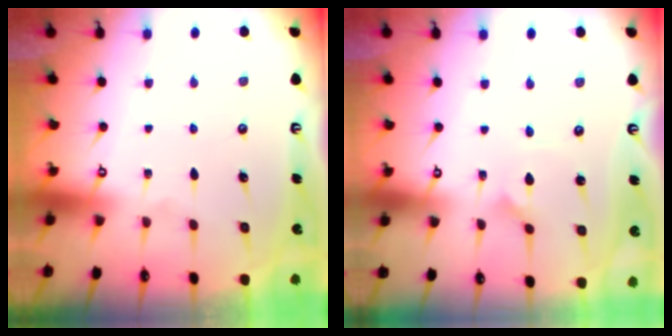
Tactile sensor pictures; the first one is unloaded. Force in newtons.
{"total": 1.6, "press": 1.6, "slide": 0.1}